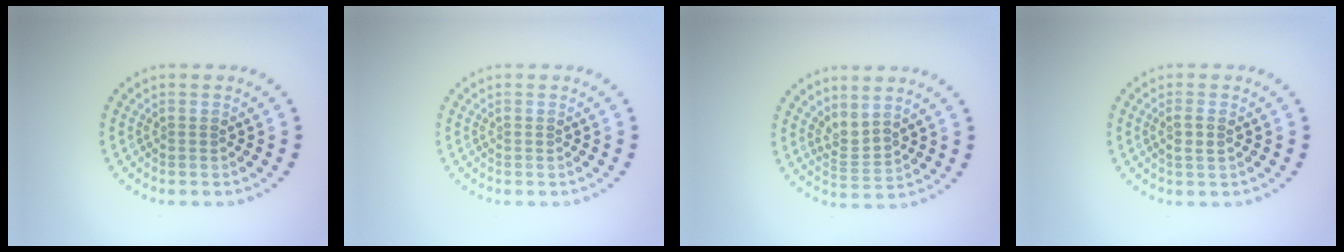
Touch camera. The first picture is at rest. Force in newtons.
{"total": 0.0}
{"total": 2.2, "press": 1.5, "slide": 1.6}
{"total": 1.3, "press": 1.1, "slide": 0.6}